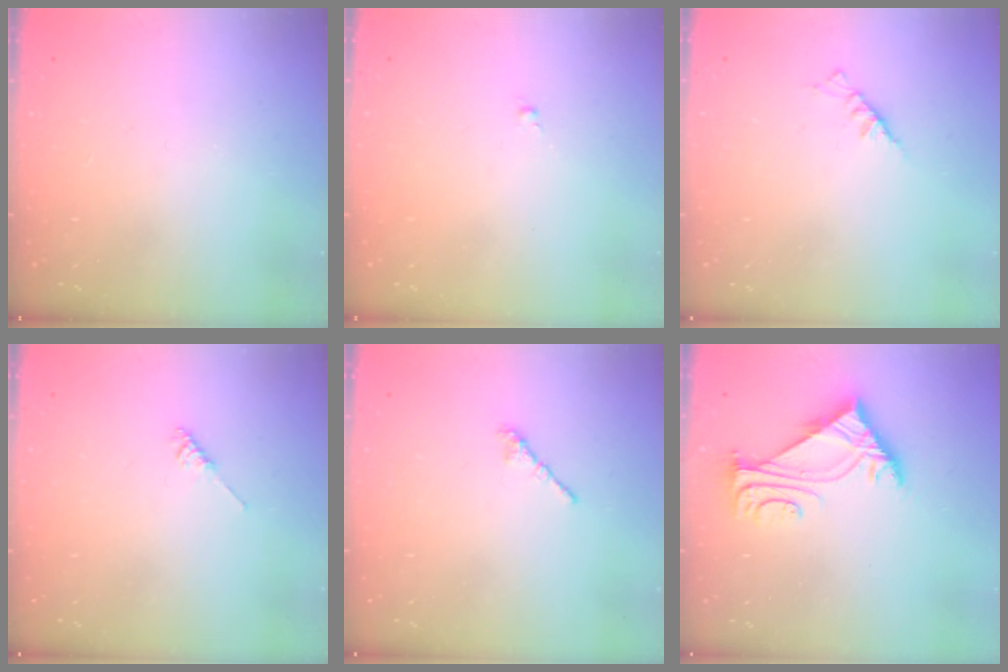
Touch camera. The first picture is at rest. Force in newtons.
{"total": 0.0}
{"total": 2.3, "press": 2.2, "slide": 0.5}
{"total": 2.2, "press": 2.2, "slide": 0.5}
{"total": 2.4, "press": 2.3, "slide": 0.7}
{"total": 5.6, "press": 5.5, "slide": 1.2}